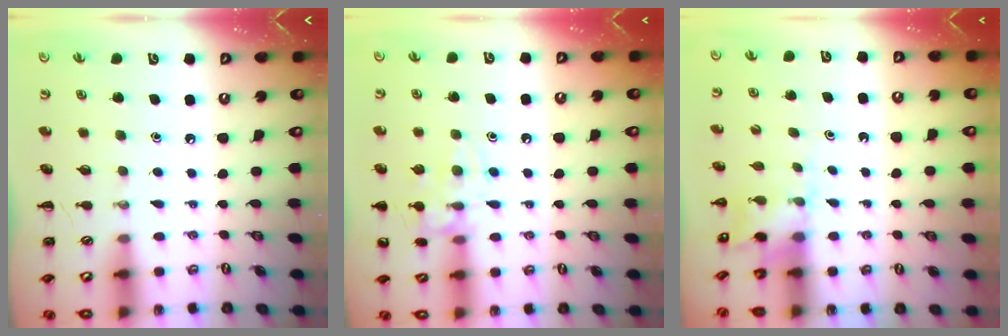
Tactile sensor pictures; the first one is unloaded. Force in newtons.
{"total": 11.9, "press": 11.8, "slide": 0.8}
{"total": 3.0, "press": 2.8, "slide": 1.0}